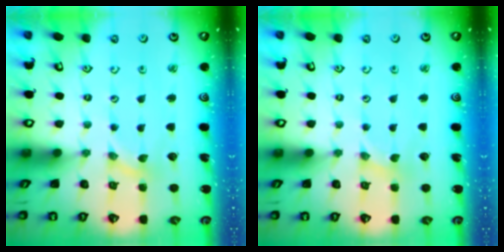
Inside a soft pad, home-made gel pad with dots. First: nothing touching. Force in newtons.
{"total": 0.0}